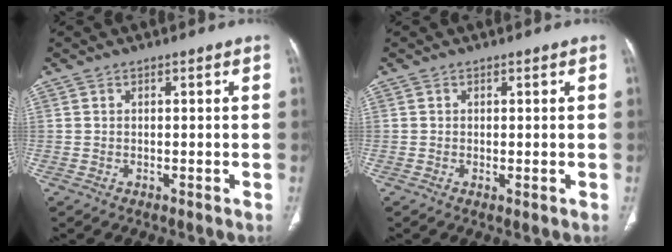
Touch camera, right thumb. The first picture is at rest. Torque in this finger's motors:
{"motor_torque": [-0.67, -0.39, -0.24, 0.02, -0.03]}